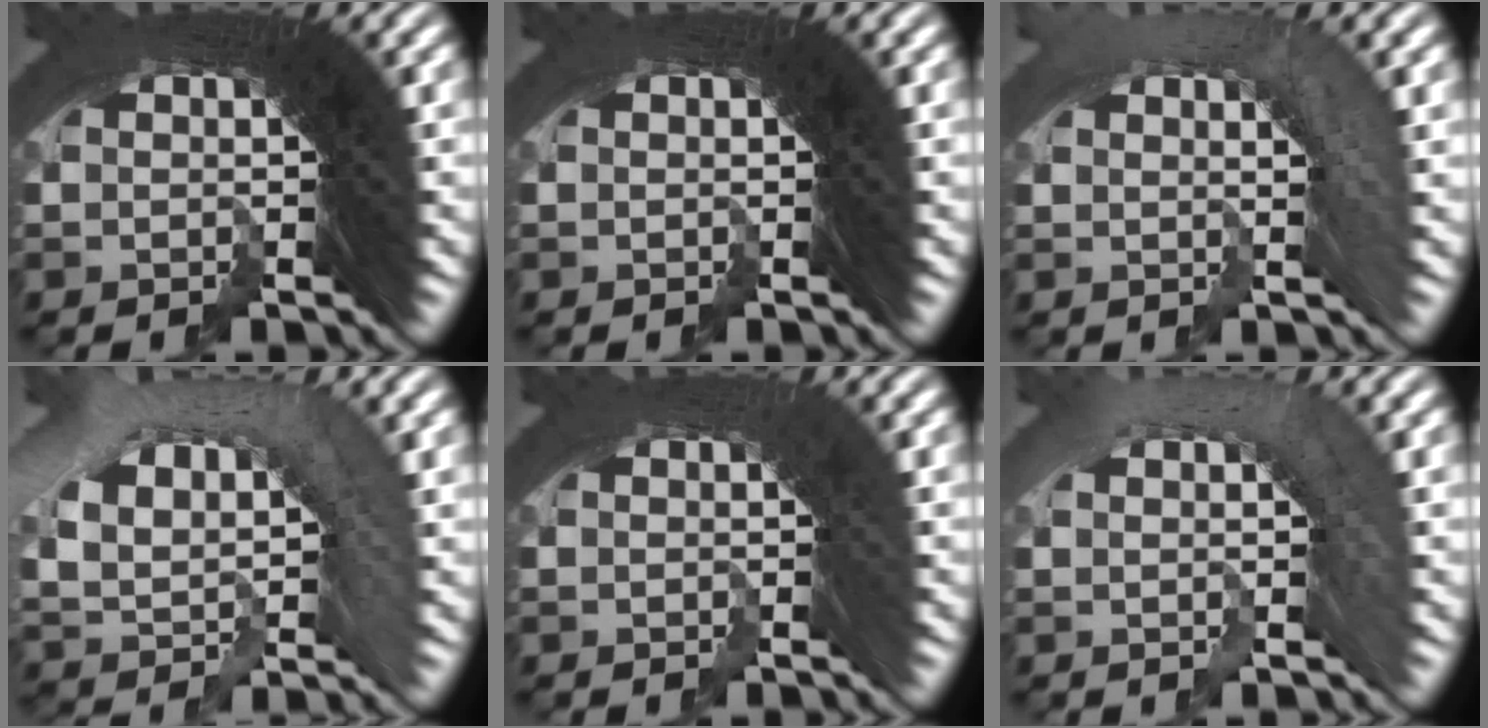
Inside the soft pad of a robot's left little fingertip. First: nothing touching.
{"total": 0.0}
{"total": 2.5, "force": [-2.3, -0.1, -0.9], "torque": [0.023, -0.002, -0.036]}
{"total": 6.1, "force": [-2.6, 5.1, 2.1], "torque": [-0.060, -0.011, -0.040]}
{"total": 1.8, "force": [-0.7, -0.8, -1.4], "torque": [0.017, -0.006, -0.006]}
{"total": 2.4, "force": [-2.2, 0.3, -0.7], "torque": [0.019, 0.000, -0.035]}